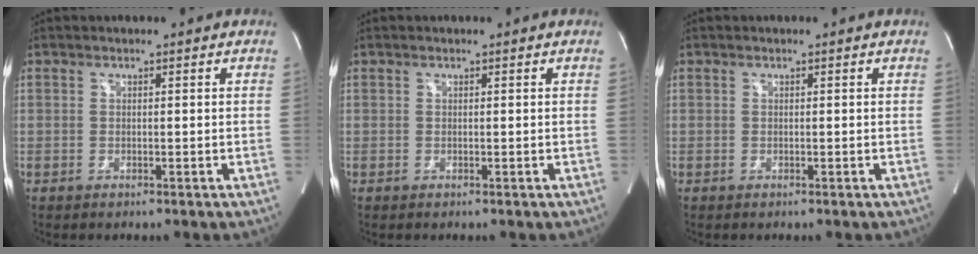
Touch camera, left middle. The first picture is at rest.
{"total": 0.0}
{"total": 0.0}